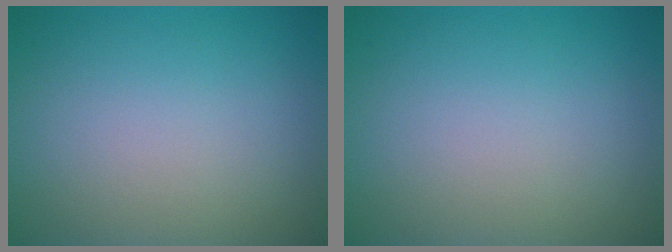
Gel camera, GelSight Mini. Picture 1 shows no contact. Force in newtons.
{"total": 0.0}